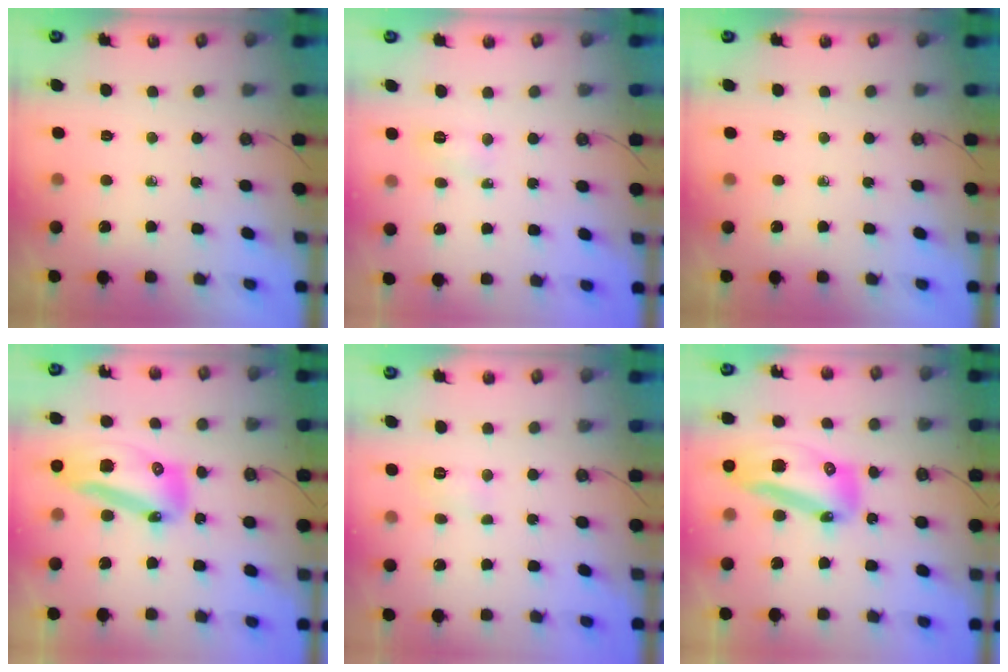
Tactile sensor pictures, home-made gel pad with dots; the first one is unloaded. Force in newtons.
{"total": 3.5, "press": 3.4, "slide": 0.4}
{"total": 0.0}
{"total": 14.7, "press": 14.6, "slide": 1.7}
{"total": 5.2, "press": 5.2, "slide": 0.6}
{"total": 14.7, "press": 14.6, "slide": 1.7}